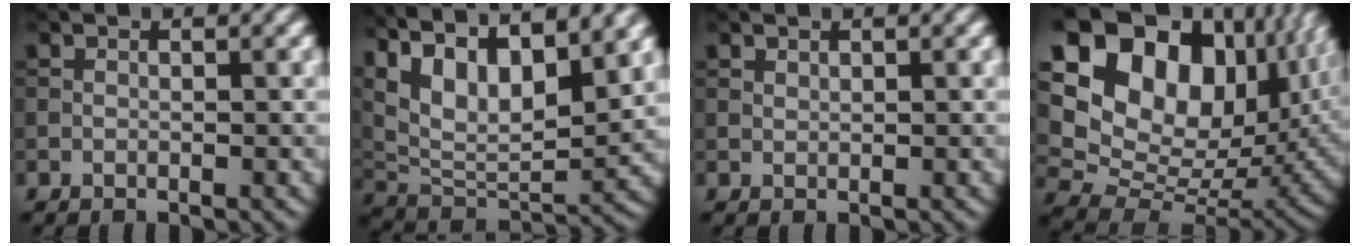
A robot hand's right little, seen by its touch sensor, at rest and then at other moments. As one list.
[{"total": 14.2, "force": [7.6, 6.2, 10.3], "torque": [-0.202, 0.035, 0.119]}, {"total": 0.6, "force": [0.5, 0.2, 0.1], "torque": [-0.003, -0.001, 0.012]}, {"total": 19.7, "force": [8.0, 13.0, 12.4], "torque": [-0.244, 0.050, 0.148]}]